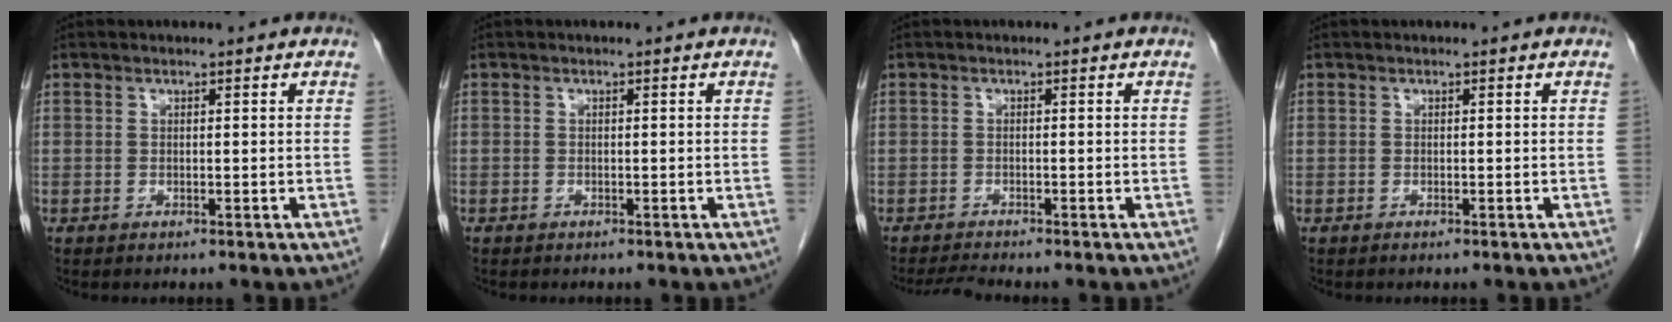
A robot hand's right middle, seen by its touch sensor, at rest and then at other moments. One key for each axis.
{"total": 0.0}
{"total": 2.4, "fx": -2.2, "fy": -0.7, "fz": 0.4, "tx": -0.014, "ty": -0.014, "tz": -0.042}
{"total": 0.0}